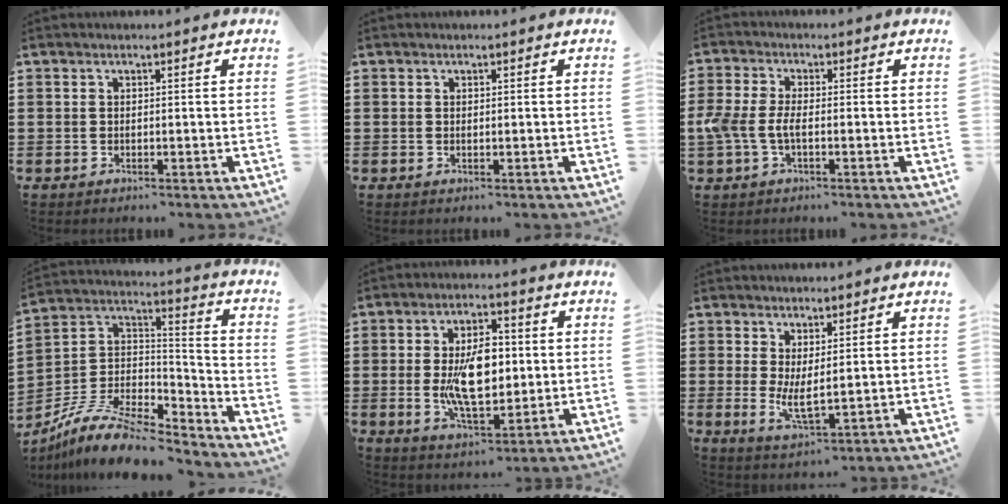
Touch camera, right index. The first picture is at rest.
{"total": 0.0}
{"total": 4.2, "force": [-1.0, 1.7, 3.7], "torque": [-0.100, -0.009, -0.028]}
{"total": 10.8, "force": [-8.7, 3.7, 5.2], "torque": [-0.104, 0.018, -0.169]}
{"total": 10.3, "force": [0.1, 5.2, 8.9], "torque": [-0.158, 0.000, -0.006]}
{"total": 4.3, "force": [1.0, 1.4, 3.9], "torque": [-0.083, -0.005, 0.019]}